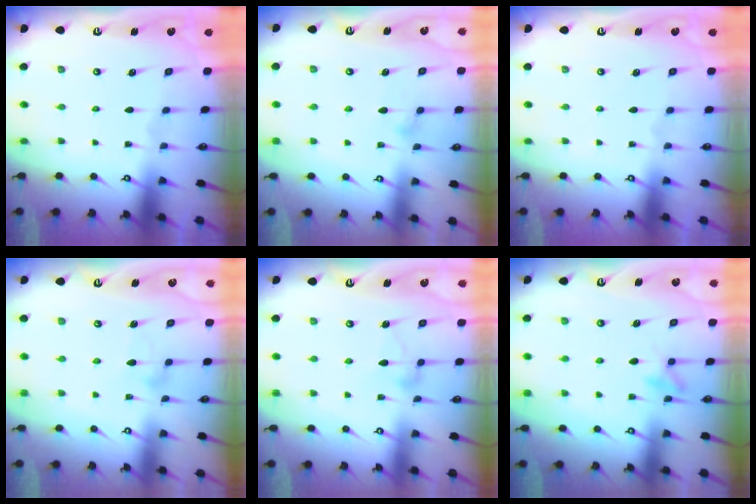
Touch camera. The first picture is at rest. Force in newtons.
{"total": 8.3, "press": 8.3, "slide": 0.5}
{"total": 0.0}
{"total": 6.6, "press": 6.6, "slide": 0.3}
{"total": 9.1, "press": 9.1, "slide": 0.5}
{"total": 7.6, "press": 7.5, "slide": 0.9}